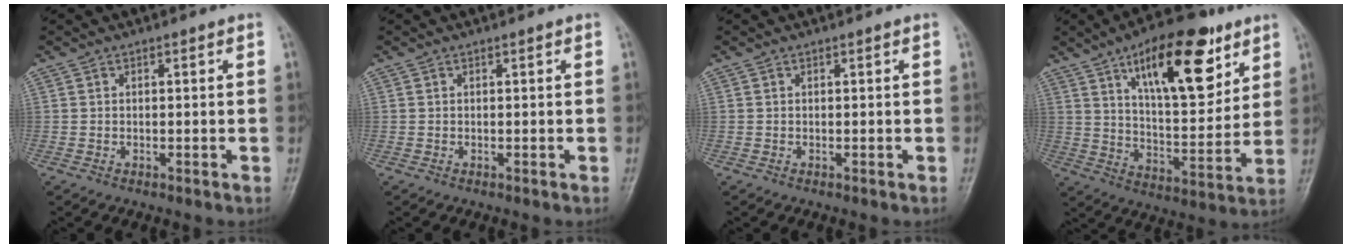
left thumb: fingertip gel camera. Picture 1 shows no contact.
{"total": 0.0}
{"total": 0.0}
{"total": 20.8, "force": [10.8, 8.6, 15.6], "torque": [-0.196, -0.045, 0.174]}